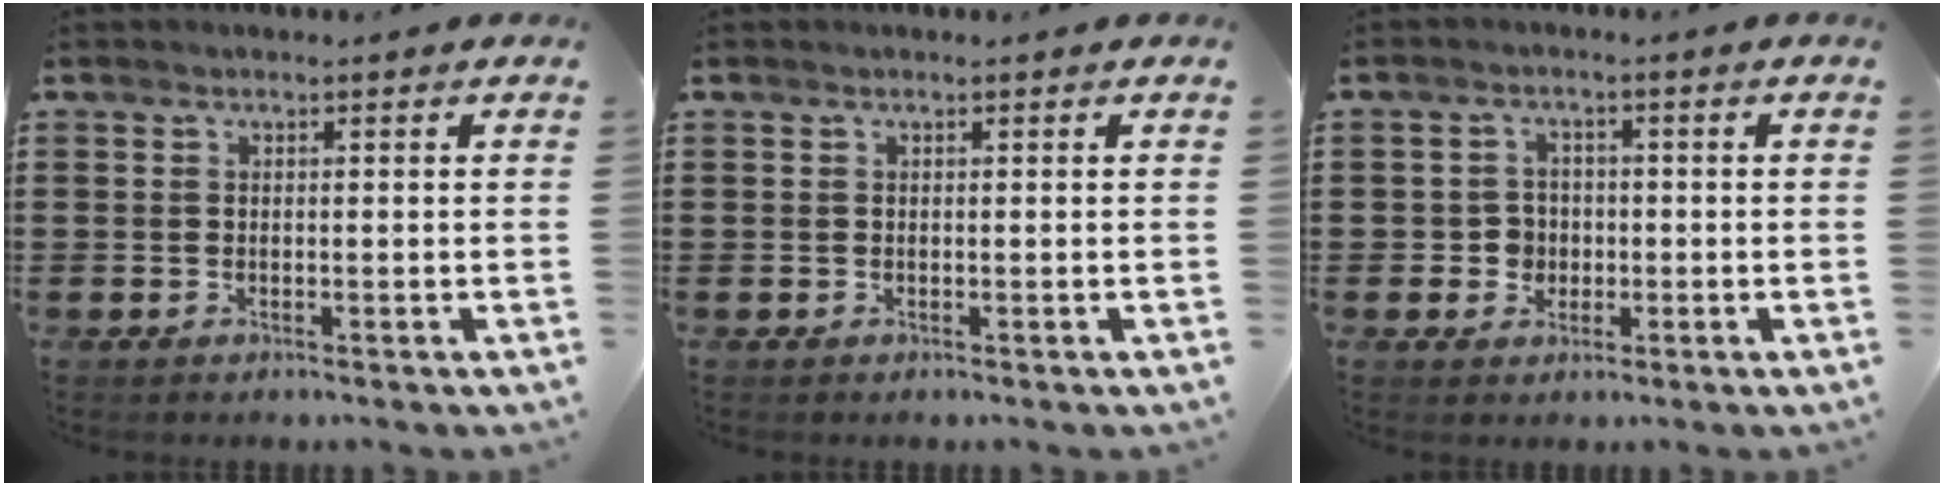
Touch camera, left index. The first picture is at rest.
{"total": 0.0}
{"total": 3.3, "force": [-0.6, 3.0, 1.2], "torque": [-0.034, 0.004, -0.015]}